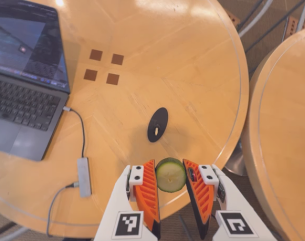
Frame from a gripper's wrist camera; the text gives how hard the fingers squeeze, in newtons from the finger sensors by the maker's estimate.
{"total": 8.1, "left": 8.1, "right": 8.1}